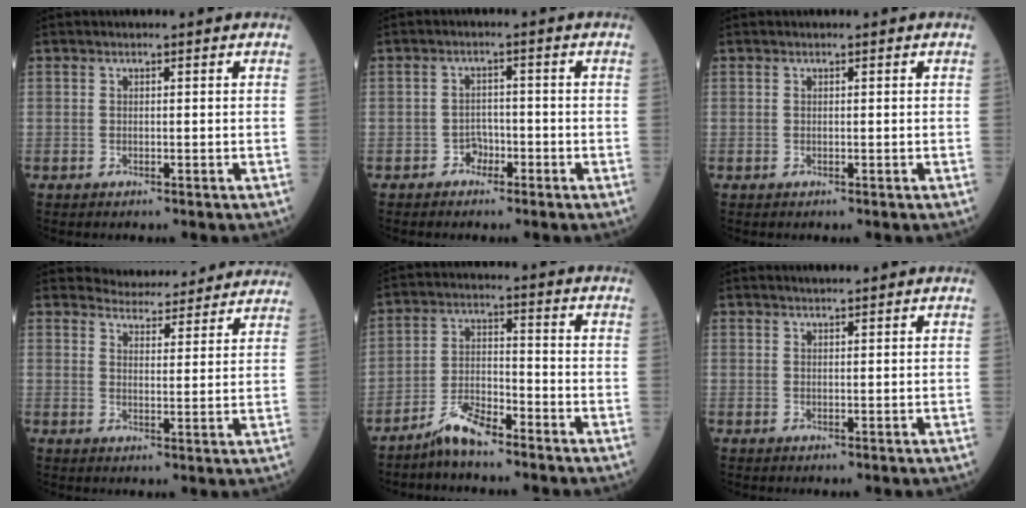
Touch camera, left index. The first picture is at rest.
{"total": 2.2, "force": [-1.5, 1.5, 0.6], "torque": [-0.007, 0.007, -0.028]}
{"total": 0.0}
{"total": 11.8, "force": [11.5, 2.3, 1.3], "torque": [-0.002, 0.005, 0.133]}
{"total": 5.8, "force": [-4.9, 1.1, 2.8], "torque": [-0.056, -0.008, -0.100]}
{"total": 1.5, "force": [1.4, 0.0, 0.5], "torque": [-0.010, 0.008, 0.027]}